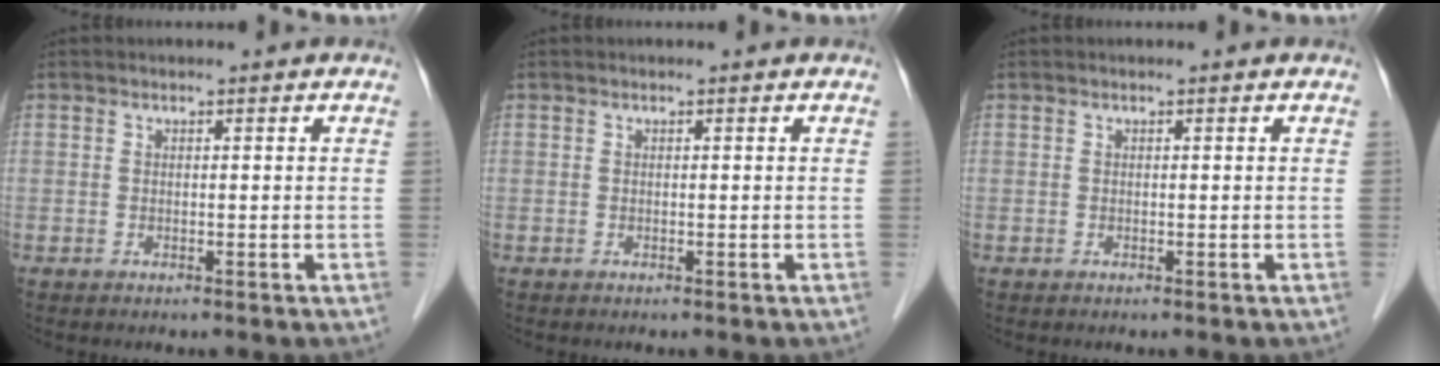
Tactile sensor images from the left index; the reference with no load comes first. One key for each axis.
{"total": 0.0}
{"total": 0.0}